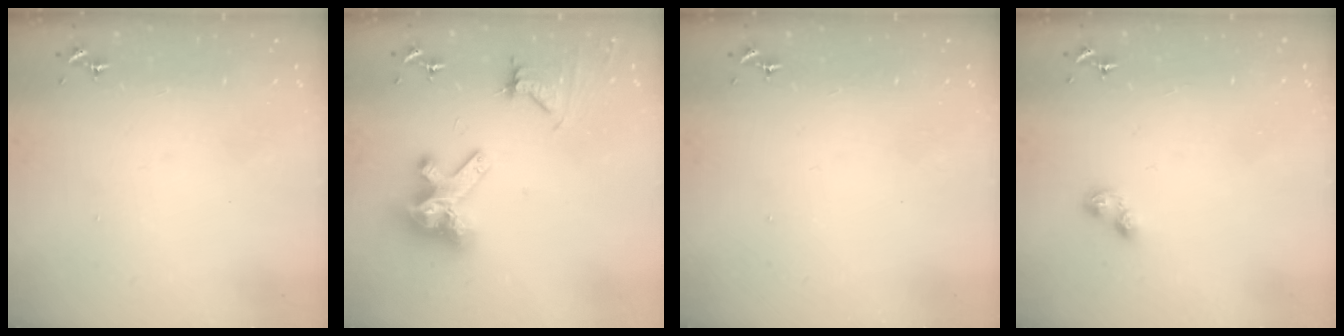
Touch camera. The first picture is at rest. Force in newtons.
{"total": 12.7, "press": 12.6, "slide": 1.6}
{"total": 0.0}
{"total": 3.8, "press": 3.7, "slide": 0.6}